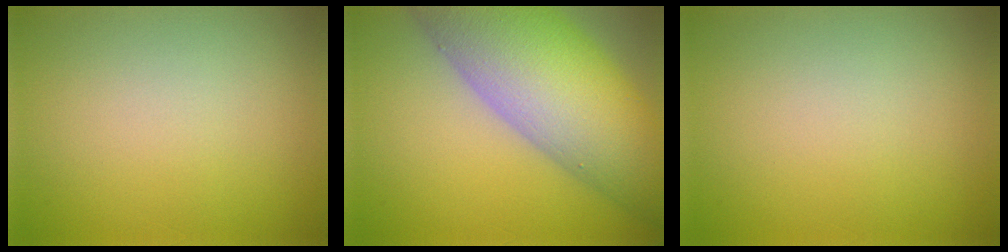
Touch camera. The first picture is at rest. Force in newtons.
{"total": 13.6, "press": 13.6, "slide": 0.7}
{"total": 0.0}